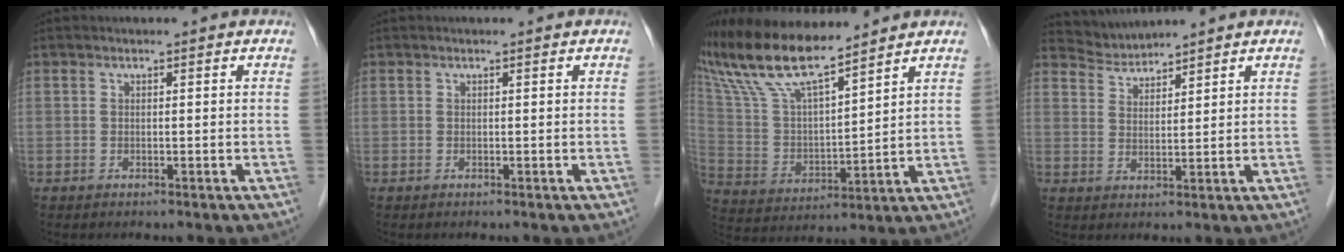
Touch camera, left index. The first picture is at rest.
{"total": 0.0}
{"total": 15.1, "force": [12.8, 1.8, 7.8], "torque": [-0.168, 0.010, 0.250]}
{"total": 3.5, "force": [3.3, -0.1, -0.9], "torque": [0.011, 0.006, 0.070]}